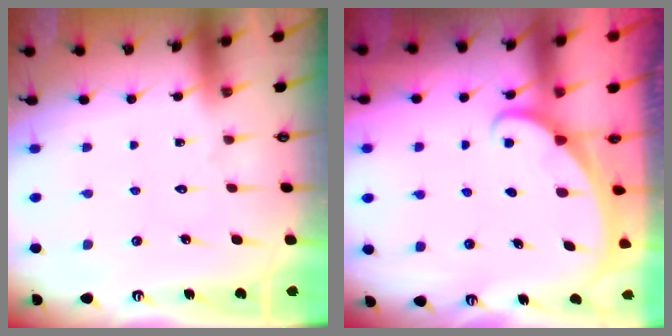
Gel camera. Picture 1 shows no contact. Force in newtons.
{"total": 1.5, "press": 1.5, "slide": 0.1}